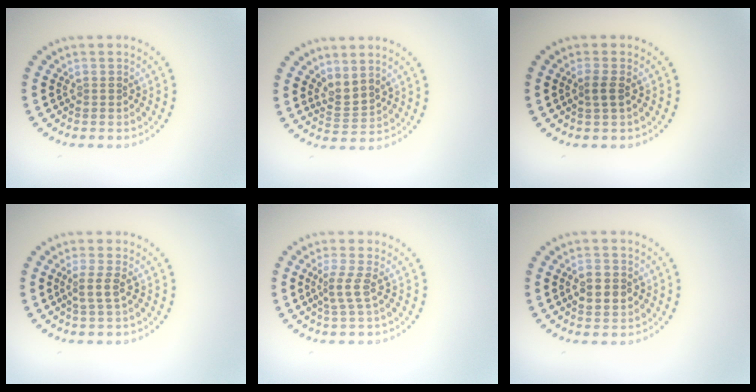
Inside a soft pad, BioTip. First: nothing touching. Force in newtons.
{"total": 2.2, "press": 1.4, "slide": 1.6}
{"total": 1.3, "press": 1.1, "slide": 0.7}
{"total": 1.8, "press": 1.4, "slide": 1.1}
{"total": 2.0, "press": 1.3, "slide": 1.5}
{"total": 2.7, "press": 2.7, "slide": 0.2}